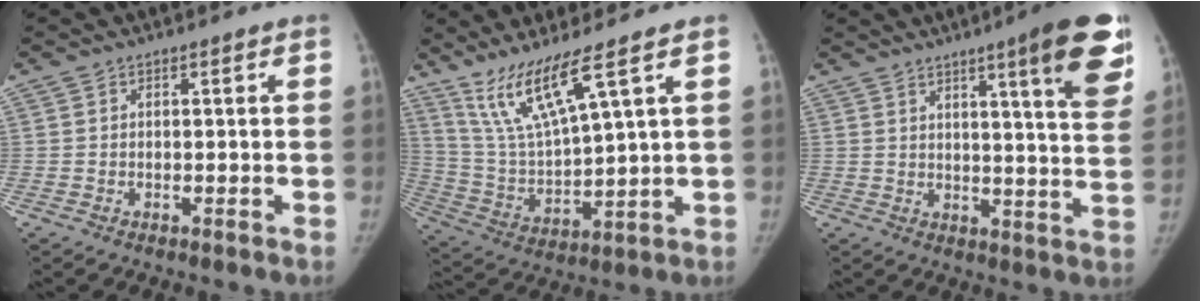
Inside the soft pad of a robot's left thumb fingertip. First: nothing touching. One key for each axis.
{"total": 11.7, "fx": 7.9, "fy": 0.4, "fz": 8.7, "tx": -0.178, "ty": -0.047, "tz": 0.175}
{"total": 15.6, "fx": 8.7, "fy": 2.1, "fz": 12.8, "tx": -0.142, "ty": -0.045, "tz": 0.108}